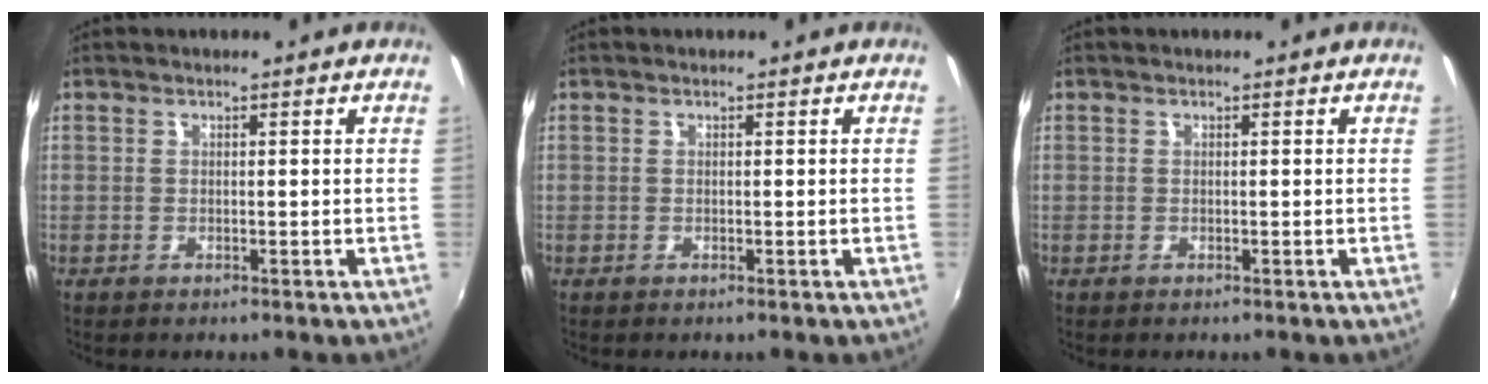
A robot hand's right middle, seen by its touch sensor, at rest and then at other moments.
{"total": 0.0}
{"total": 0.0}